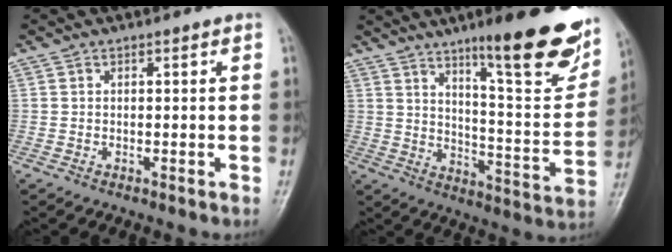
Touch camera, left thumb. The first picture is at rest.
{"total": 22.0, "force": [13.7, 4.5, 16.5], "torque": [-0.191, -0.066, 0.205]}